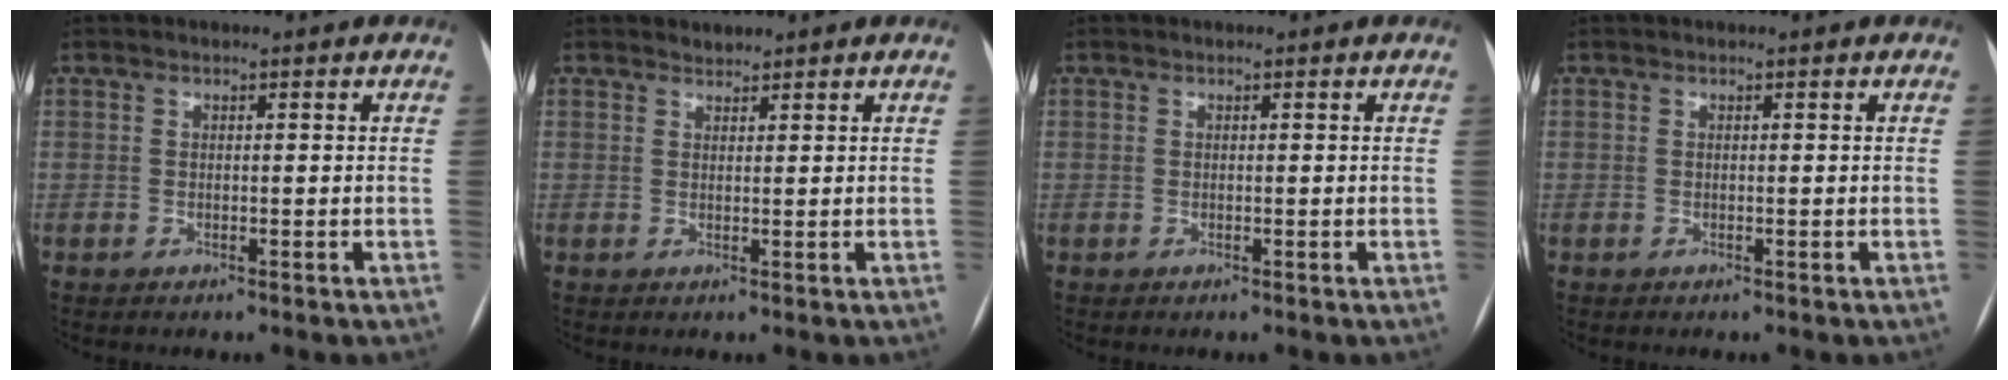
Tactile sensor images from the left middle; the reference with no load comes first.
{"total": 1.0, "force": [1.0, 0.2, -0.1], "torque": [-0.005, 0.003, 0.018]}
{"total": 0.0}
{"total": 0.0}